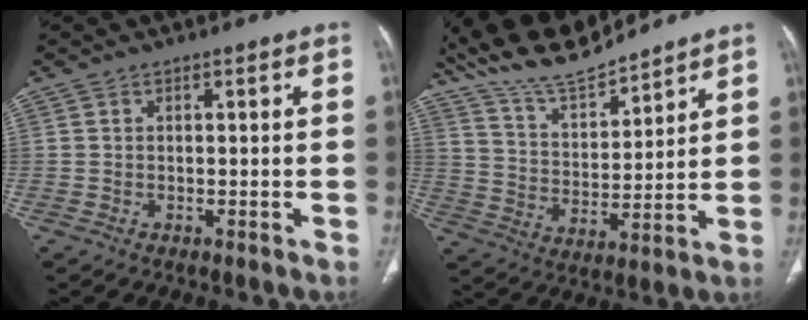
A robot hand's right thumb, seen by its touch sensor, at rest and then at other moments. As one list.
[{"total": 14.5, "force": [13.1, 3.0, 5.3], "torque": [-0.081, -0.061, 0.250]}]